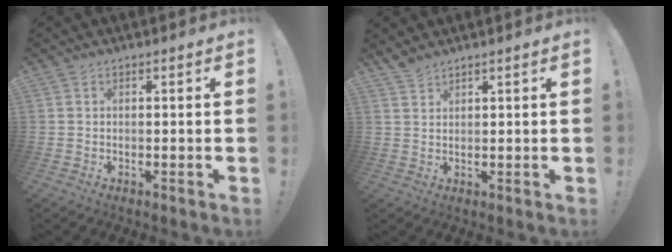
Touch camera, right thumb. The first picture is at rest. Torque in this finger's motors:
{"motor_torque": [-0.54, 0.11, -0.39, 0.33, 0.08]}